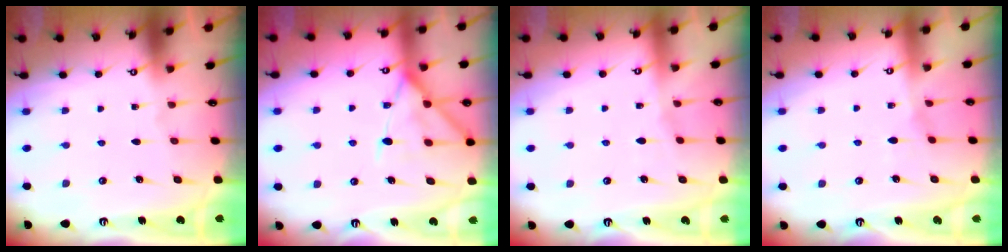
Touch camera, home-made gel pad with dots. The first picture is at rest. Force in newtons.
{"total": 14.4, "press": 14.4, "slide": 1.2}
{"total": 3.3, "press": 3.2, "slide": 0.6}
{"total": 3.7, "press": 3.6, "slide": 0.5}